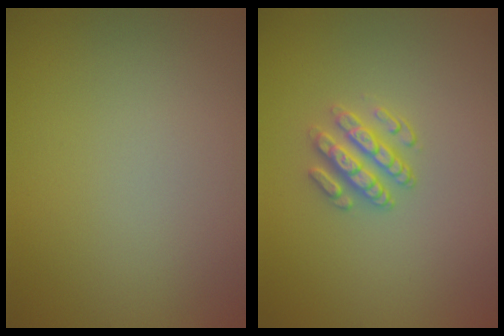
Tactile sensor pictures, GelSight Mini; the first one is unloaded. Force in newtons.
{"total": 3.0, "press": 2.4, "slide": 1.6}